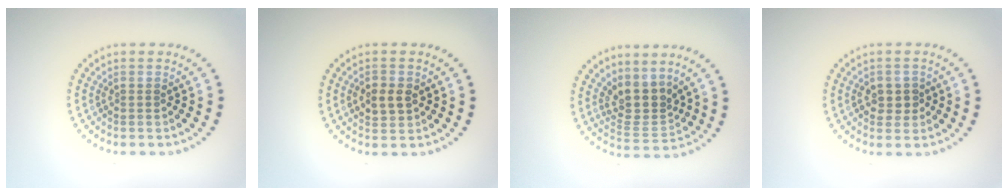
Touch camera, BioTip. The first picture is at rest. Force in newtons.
{"total": 2.5, "press": 2.5, "slide": 0.4}
{"total": 3.2, "press": 2.4, "slide": 2.1}
{"total": 1.7, "press": 1.7, "slide": 0.3}